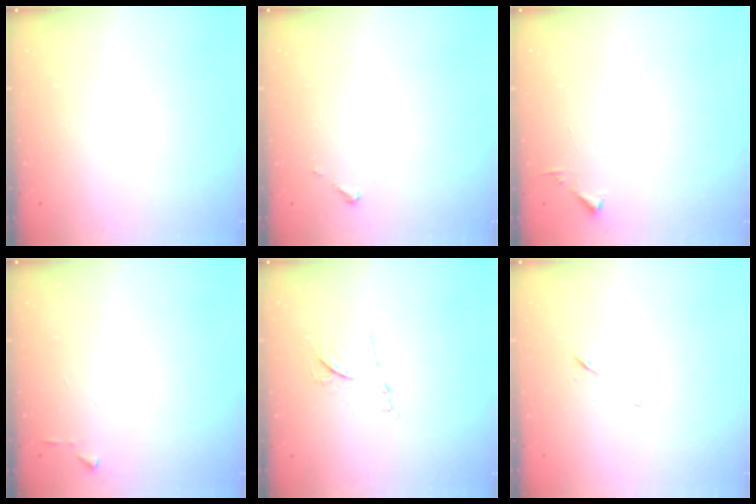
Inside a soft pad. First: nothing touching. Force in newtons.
{"total": 2.6, "press": 2.6, "slide": 0.3}
{"total": 3.1, "press": 3.1, "slide": 0.4}
{"total": 3.9, "press": 3.9, "slide": 0.5}
{"total": 7.6, "press": 7.6, "slide": 0.6}
{"total": 3.8, "press": 3.4, "slide": 1.7}